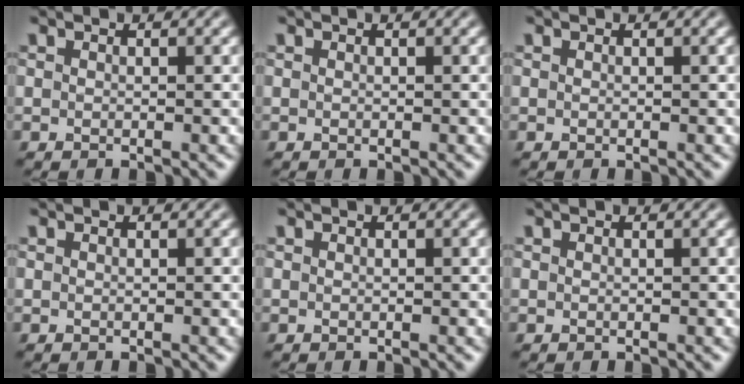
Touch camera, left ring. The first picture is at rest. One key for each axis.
{"total": 0.0}
{"total": 0.0}
{"total": 0.0}
{"total": 0.0}
{"total": 0.0}